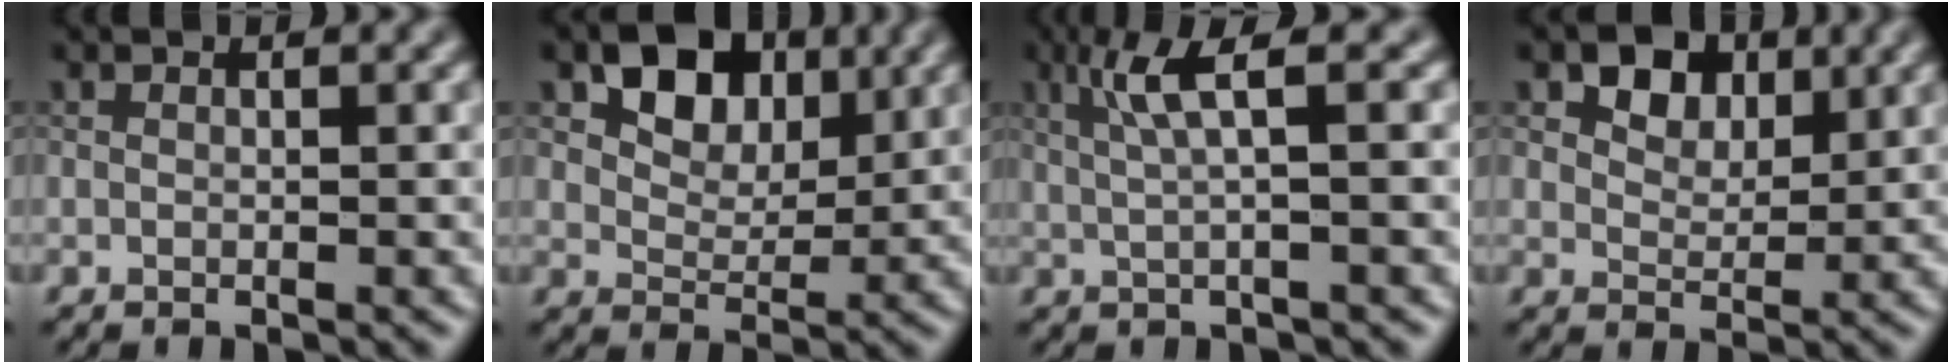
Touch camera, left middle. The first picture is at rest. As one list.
[{"total": 4.7, "force": [2.0, 3.4, 2.6], "torque": [-0.047, 0.000, 0.031]}, {"total": 3.1, "force": [0.5, 0.1, 3.1], "torque": [-0.067, 0.002, 0.022]}, {"total": 3.7, "force": [1.8, 2.6, 2.0], "torque": [-0.036, 0.003, 0.026]}]